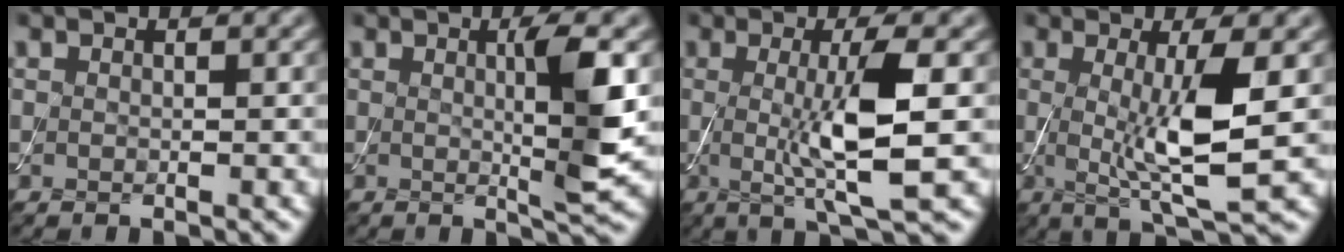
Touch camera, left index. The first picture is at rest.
{"total": 4.7, "force": [0.4, 0.5, 4.7], "torque": [-0.072, -0.007, 0.007]}
{"total": 6.5, "force": [-0.1, 1.1, 6.4], "torque": [-0.112, -0.010, -0.002]}
{"total": 6.5, "force": [0.0, 1.2, 6.4], "torque": [-0.112, -0.014, 0.003]}